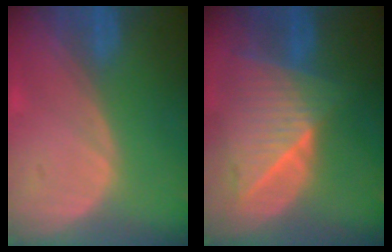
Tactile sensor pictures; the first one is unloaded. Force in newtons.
{"total": 9.2, "press": 8.2, "slide": 4.1}